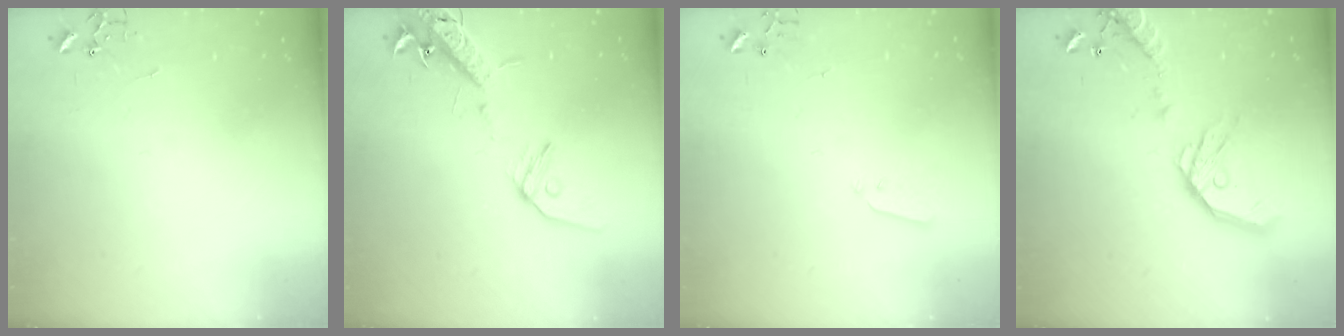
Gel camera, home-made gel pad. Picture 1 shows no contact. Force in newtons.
{"total": 15.4, "press": 15.0, "slide": 3.5}
{"total": 3.6, "press": 3.6, "slide": 0.2}
{"total": 18.1, "press": 17.8, "slide": 3.3}